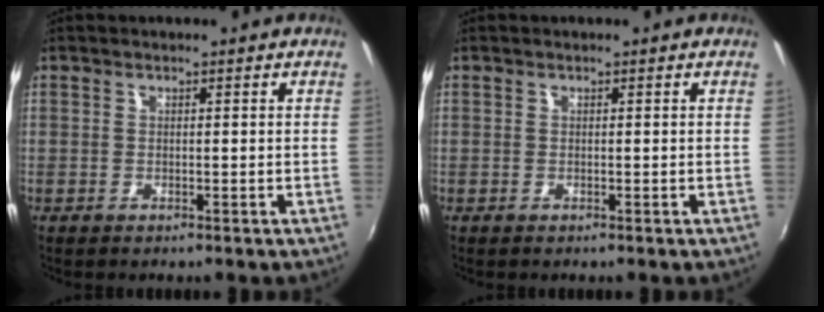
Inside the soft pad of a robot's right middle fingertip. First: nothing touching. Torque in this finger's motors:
{"motor_torque": [0.00, 0.00, 0.00, 0.01]}